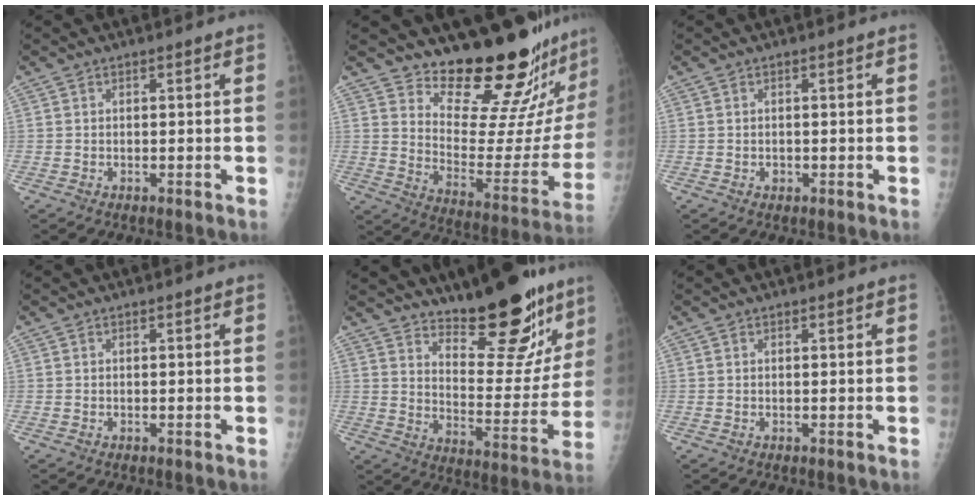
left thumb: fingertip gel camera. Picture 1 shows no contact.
{"total": 21.3, "force": [19.3, 3.5, 8.3], "torque": [-0.081, -0.197, 0.270]}
{"total": 0.6, "force": [-0.1, 0.6, 0.3], "torque": [0.000, 0.001, 0.000]}
{"total": 0.0}
{"total": 19.8, "force": [14.7, 6.8, 11.5], "torque": [-0.111, -0.111, 0.220]}
{"total": 0.0}